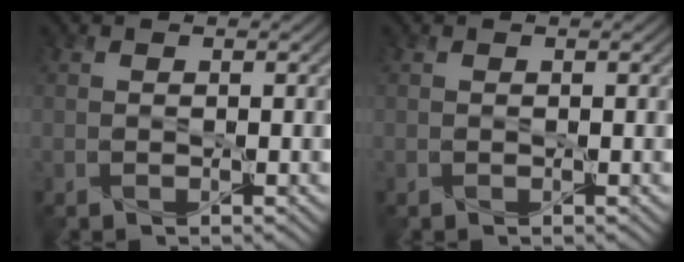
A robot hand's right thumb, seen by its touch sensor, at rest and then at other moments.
{"total": 0.0}